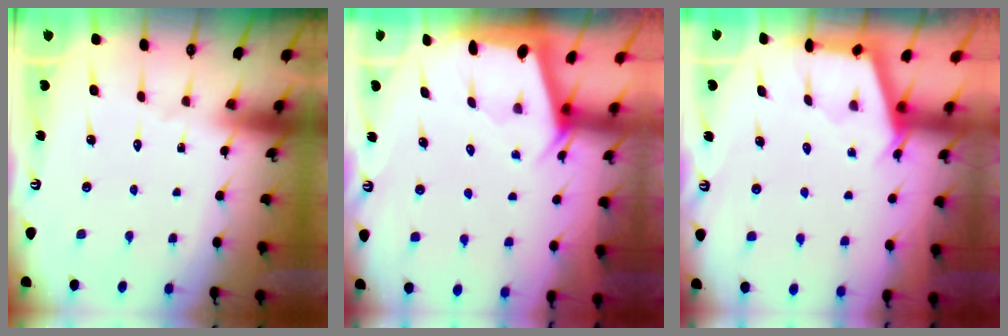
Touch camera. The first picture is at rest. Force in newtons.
{"total": 1.8, "press": 1.8, "slide": 0.3}
{"total": 2.9, "press": 2.9, "slide": 0.3}